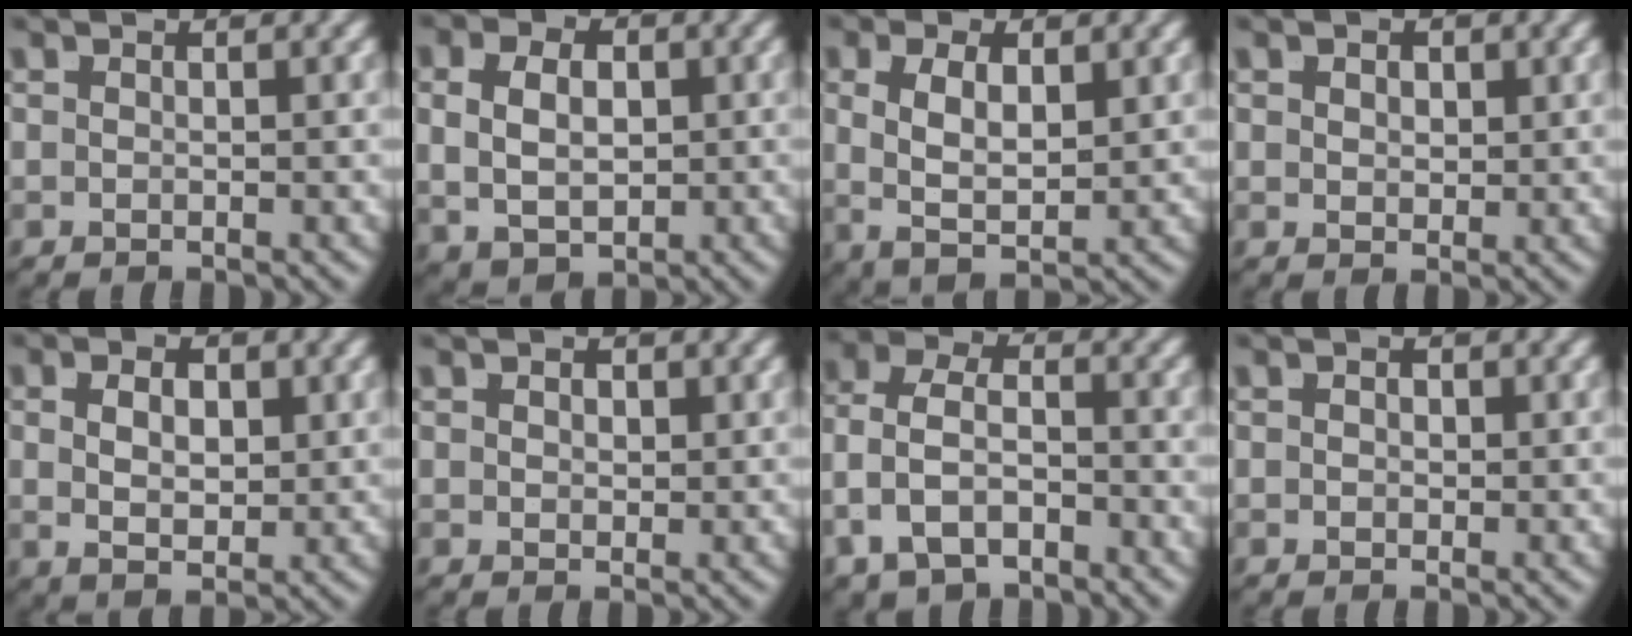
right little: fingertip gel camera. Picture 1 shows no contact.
{"total": 6.0, "force": [0.0, 4.6, 3.8], "torque": [-0.062, -0.014, 0.009]}
{"total": 6.5, "force": [0.3, 4.6, 4.6], "torque": [-0.089, -0.008, 0.008]}
{"total": 1.3, "force": [0.6, 0.7, 0.9], "torque": [-0.007, -0.012, 0.022]}
{"total": 3.5, "force": [0.4, 1.9, 2.9], "torque": [-0.037, -0.010, 0.017]}
{"total": 1.0, "force": [0.5, 0.5, 0.7], "torque": [-0.003, -0.009, 0.016]}
{"total": 6.1, "force": [-2.0, 4.6, 3.5], "torque": [-0.083, -0.025, -0.028]}
{"total": 0.7, "force": [0.0, 0.6, 0.4], "torque": [0.001, -0.002, 0.001]}